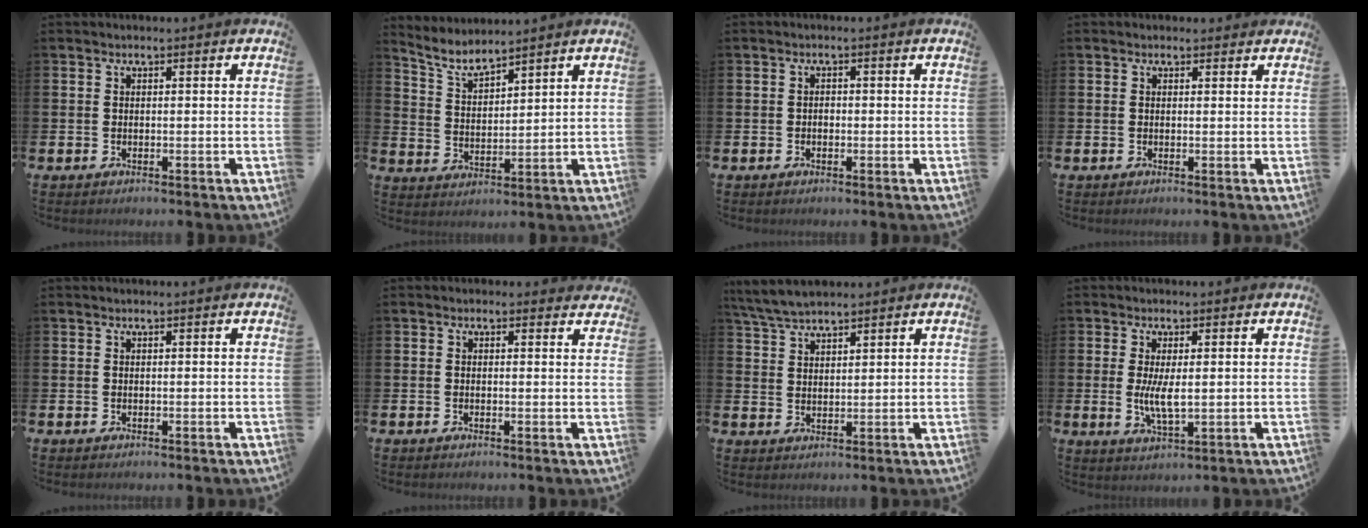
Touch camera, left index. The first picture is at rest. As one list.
[{"total": 5.3, "force": [5.0, 0.7, 1.6], "torque": [-0.055, -0.023, 0.091]}, {"total": 0.8, "force": [-0.3, 0.7, 0.4], "torque": [-0.008, 0.002, -0.007]}, {"total": 0.8, "force": [0.6, 0.5, 0.1], "torque": [0.005, 0.004, 0.008]}, {"total": 0.0}, {"total": 0.7, "force": [0.5, 0.5, 0.1], "torque": [0.005, 0.003, 0.007]}, {"total": 5.0, "force": [4.8, 0.8, 1.5], "torque": [-0.049, -0.011, 0.090]}, {"total": 4.3, "force": [0.5, 1.4, 4.0], "torque": [-0.071, -0.001, 0.007]}]